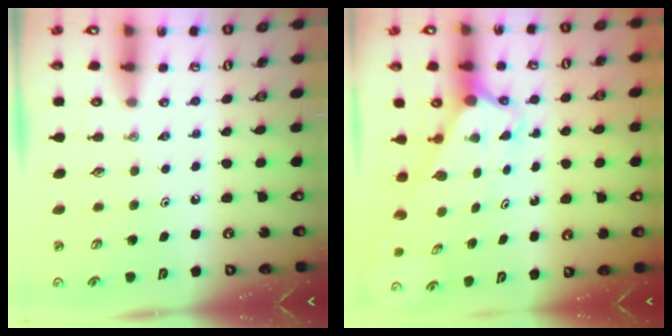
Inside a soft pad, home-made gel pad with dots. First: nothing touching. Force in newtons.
{"total": 2.7, "press": 2.7, "slide": 0.1}